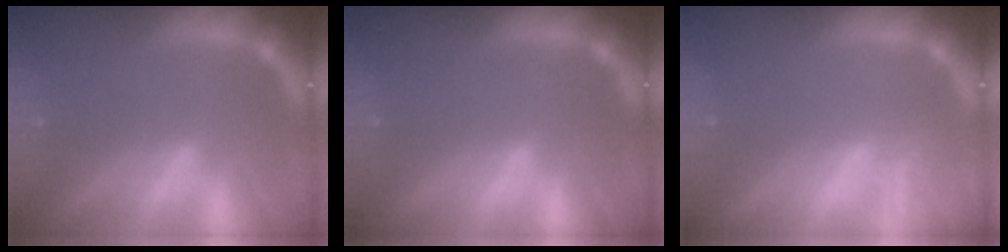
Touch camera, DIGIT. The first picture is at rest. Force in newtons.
{"total": 0.0}
{"total": 2.0}